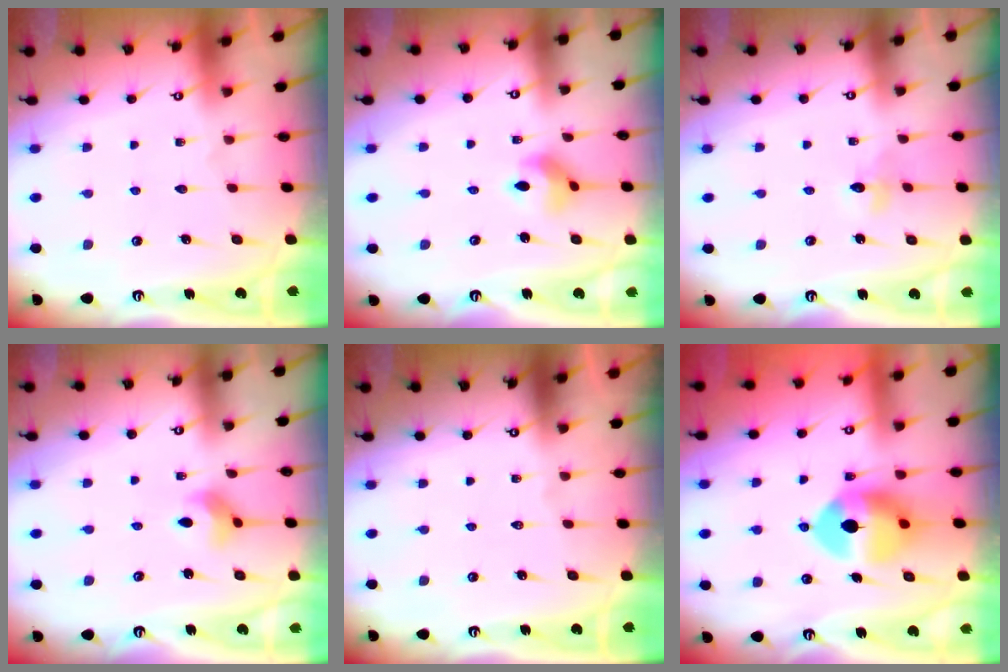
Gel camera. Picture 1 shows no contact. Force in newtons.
{"total": 5.5, "press": 5.5, "slide": 0.7}
{"total": 3.4, "press": 3.4, "slide": 0.5}
{"total": 4.5, "press": 4.4, "slide": 0.6}
{"total": 0.0}
{"total": 10.6, "press": 10.5, "slide": 1.6}